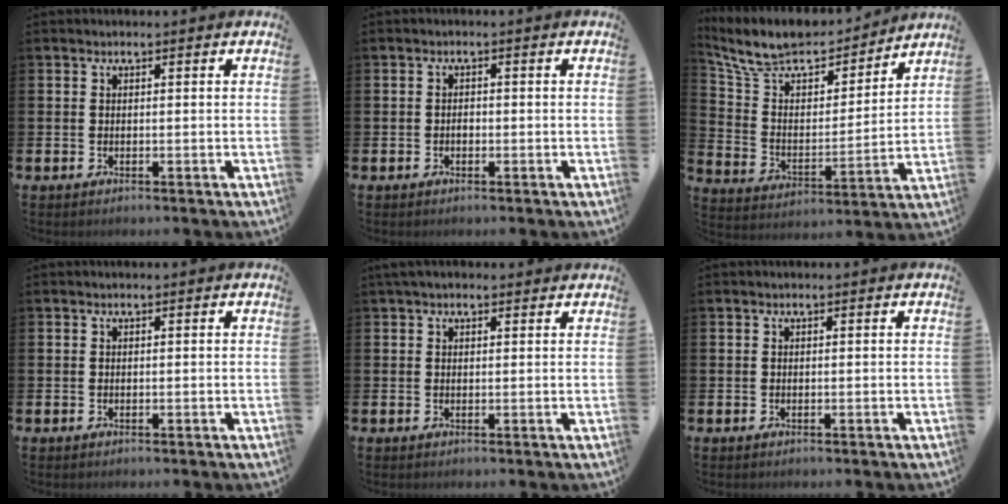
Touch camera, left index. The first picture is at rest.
{"total": 0.9, "force": [-0.3, 0.6, 0.5], "torque": [-0.010, 0.001, -0.006]}
{"total": 10.9, "force": [9.8, 3.5, 3.2], "torque": [-0.112, -0.067, 0.171]}
{"total": 0.0}
{"total": 1.5, "force": [1.2, 0.7, 0.7], "torque": [-0.008, 0.005, 0.020]}
{"total": 0.0}